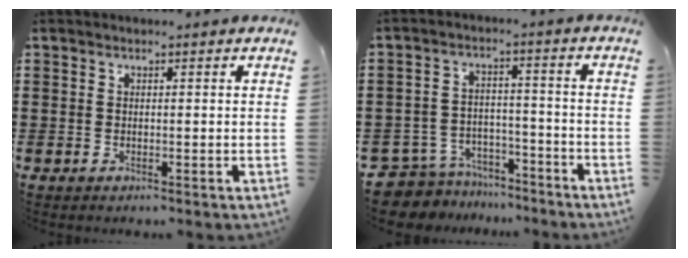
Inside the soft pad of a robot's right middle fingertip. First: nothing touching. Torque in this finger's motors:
{"motor_torque": [0.25, 0.19, -0.02, -0.04]}